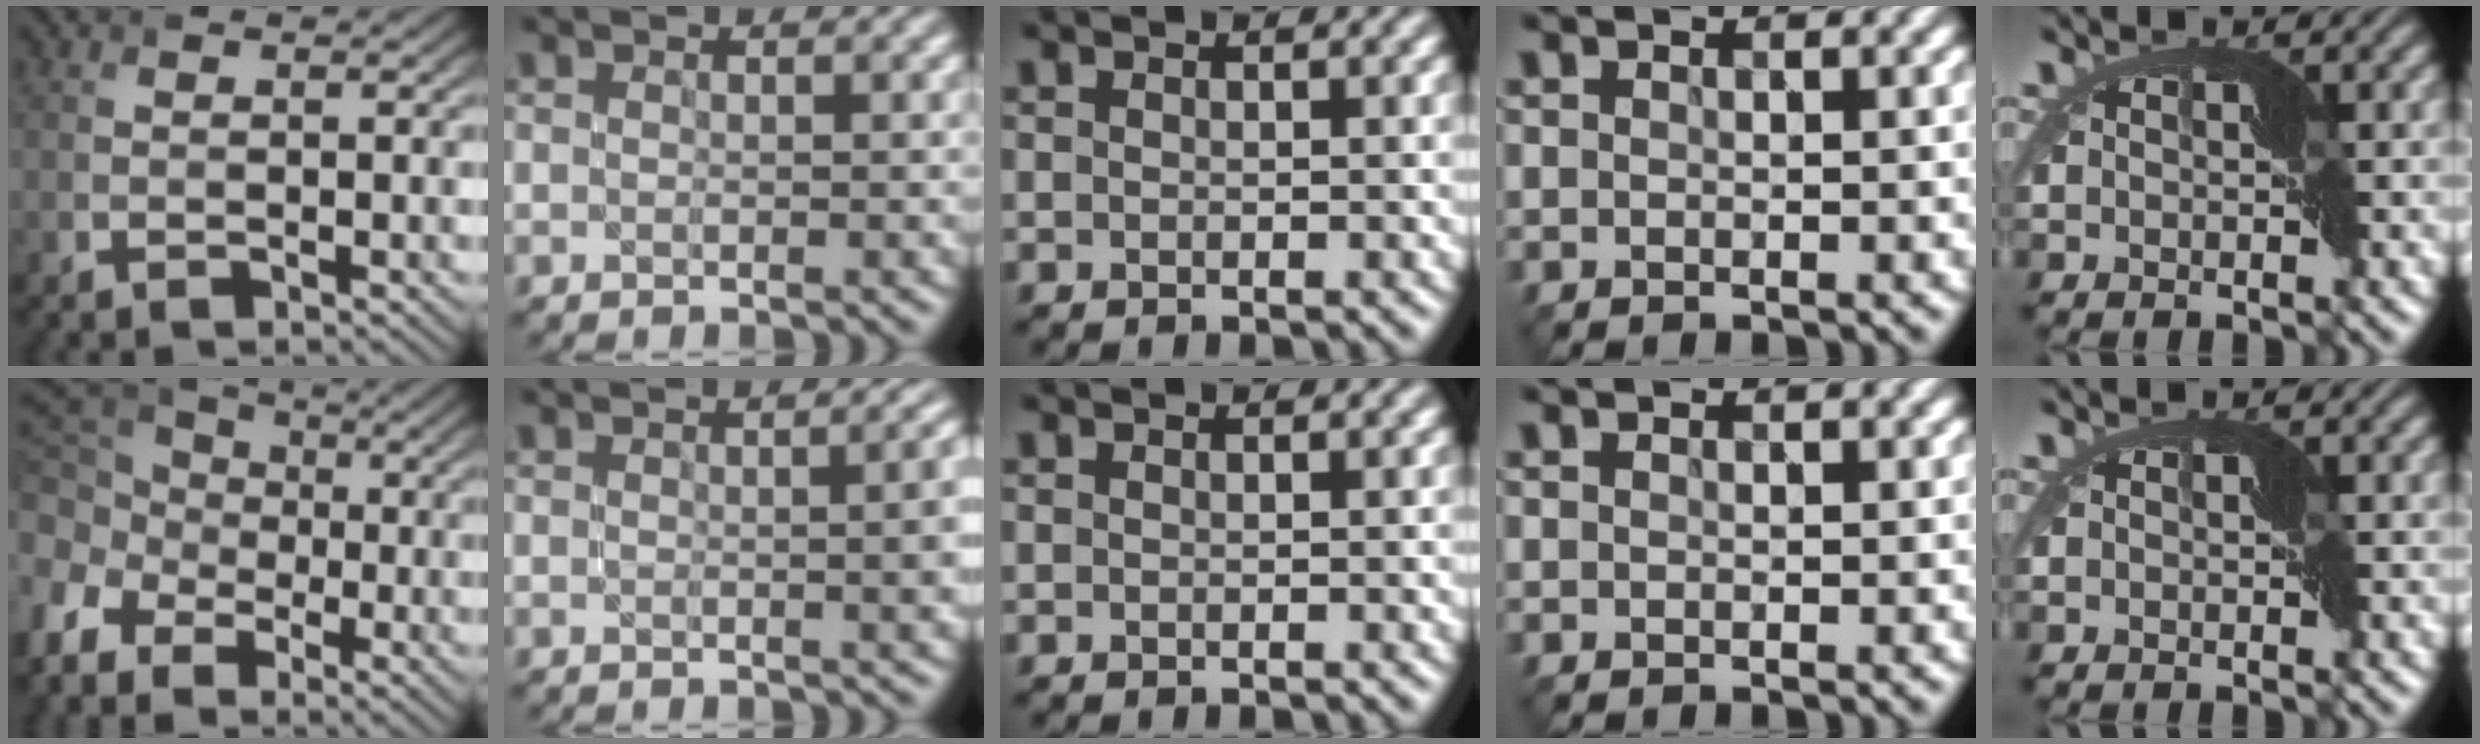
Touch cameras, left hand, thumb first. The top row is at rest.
{"thumb": {"total": 11.1, "force": [-5.1, 8.0, 5.8], "torque": [-0.161, -0.034, -0.101]}, "index": {"total": 4.8, "force": [0.2, 2.0, 4.3], "torque": [-0.031, 0.004, 0.006]}}